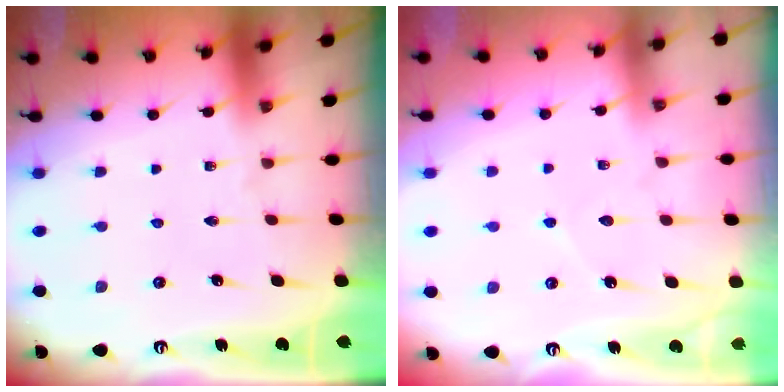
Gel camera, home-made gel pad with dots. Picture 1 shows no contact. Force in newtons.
{"total": 3.9, "press": 3.9, "slide": 0.4}